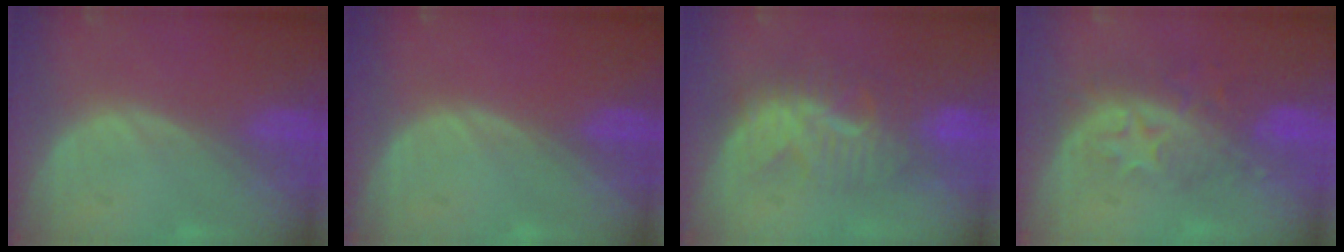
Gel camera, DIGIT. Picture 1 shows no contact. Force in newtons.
{"total": 0.0}
{"total": 8.3, "press": 8.0, "slide": 2.2}
{"total": 8.2, "press": 7.3, "slide": 3.8}